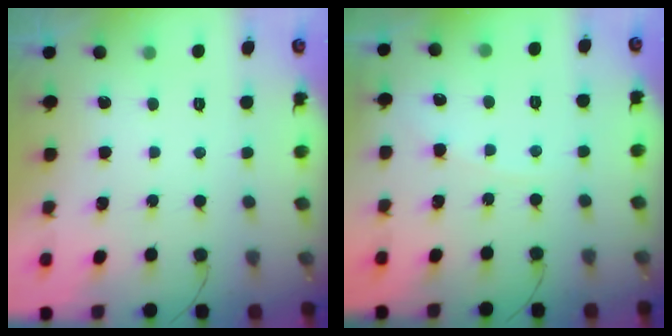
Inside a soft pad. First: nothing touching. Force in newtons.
{"total": 3.7, "press": 3.6, "slide": 0.4}